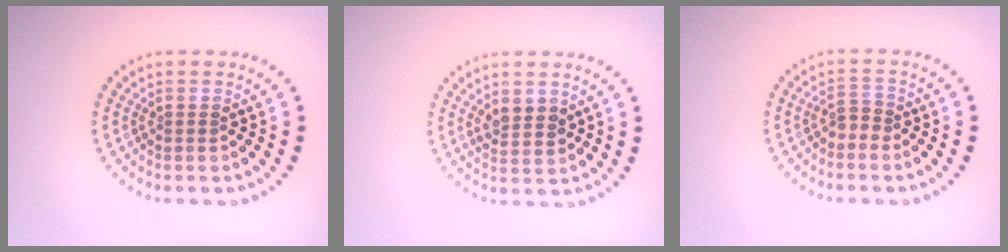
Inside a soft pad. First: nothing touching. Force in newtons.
{"total": 1.9, "press": 1.8, "slide": 0.6}
{"total": 1.3, "press": 1.0, "slide": 0.8}